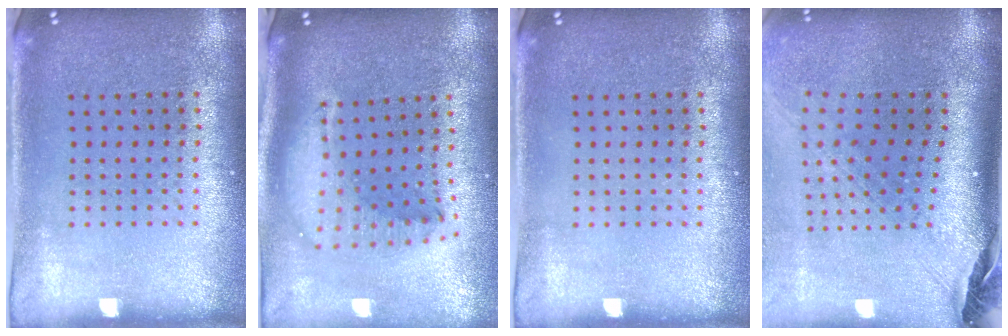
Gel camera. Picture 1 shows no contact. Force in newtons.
{"total": 1.8, "press": 1.4, "slide": 1.0}
{"total": 0.0}
{"total": 2.7, "press": 2.0, "slide": 1.8}